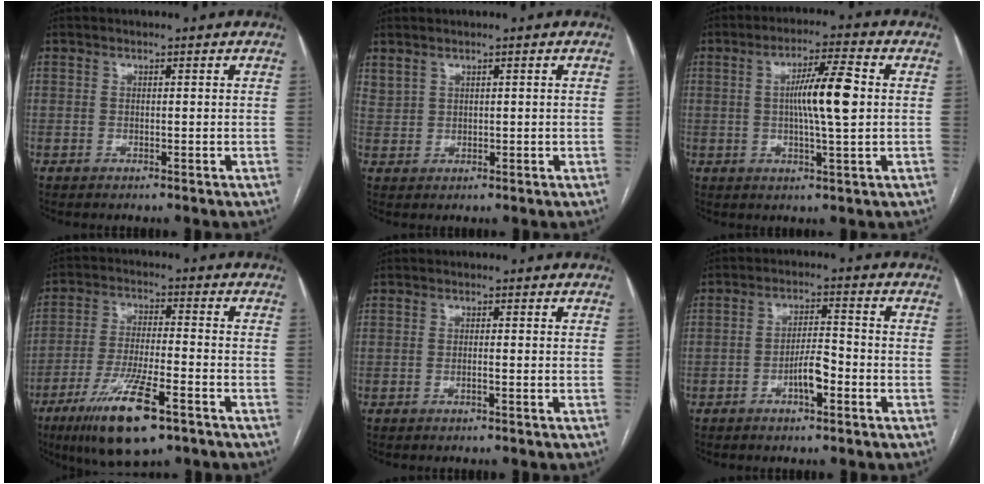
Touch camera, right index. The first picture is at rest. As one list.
[{"total": 2.1, "force": [1.7, 1.0, 0.6], "torque": [-0.017, 0.008, 0.042]}, {"total": 8.7, "force": [0.7, 0.5, 8.7], "torque": [-0.151, 0.006, 0.009]}, {"total": 13.3, "force": [-7.7, 2.5, 10.5], "torque": [-0.204, -0.022, -0.130]}, {"total": 0.9, "force": [-0.4, 0.0, 0.8], "torque": [-0.016, 0.001, -0.007]}, {"total": 4.9, "force": [-2.2, 1.2, 4.2], "torque": [-0.078, 0.008, -0.039]}]